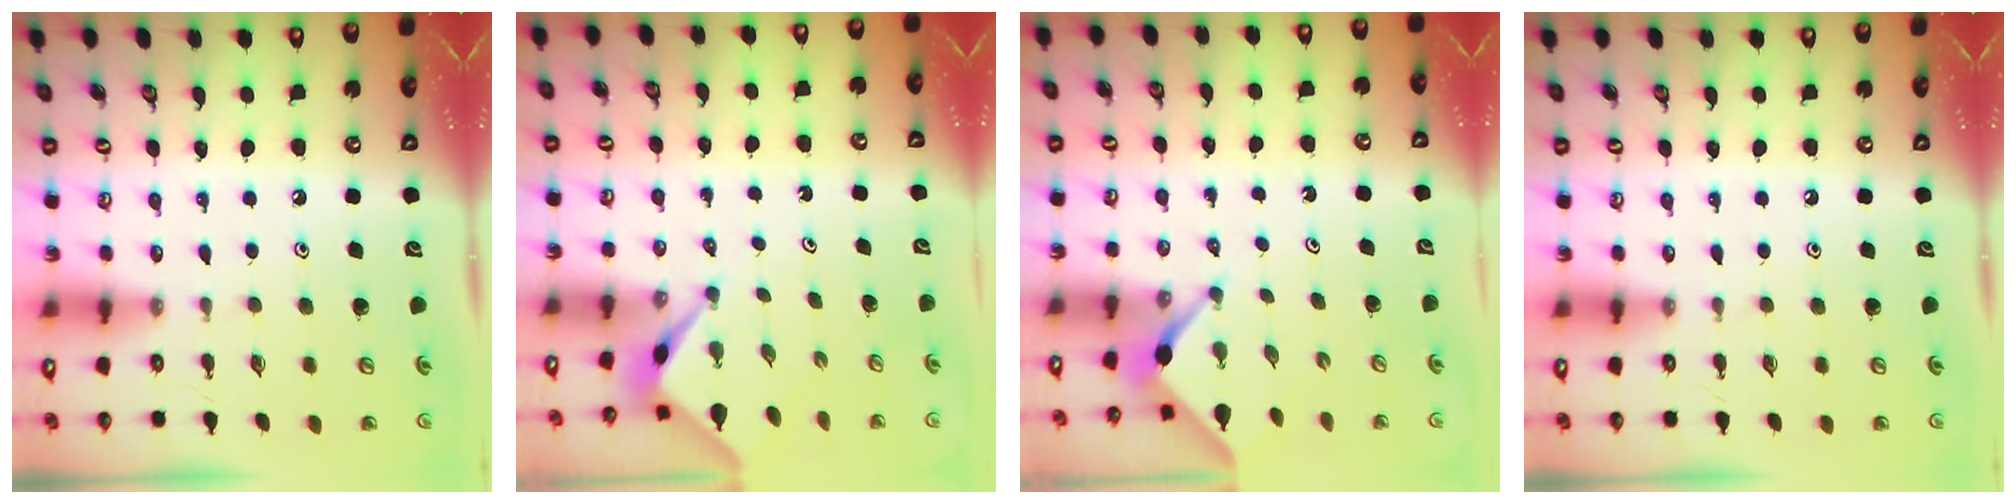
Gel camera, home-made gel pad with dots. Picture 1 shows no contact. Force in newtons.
{"total": 2.5, "press": 2.4, "slide": 0.3}
{"total": 2.3, "press": 2.3, "slide": 0.3}
{"total": 0.0}